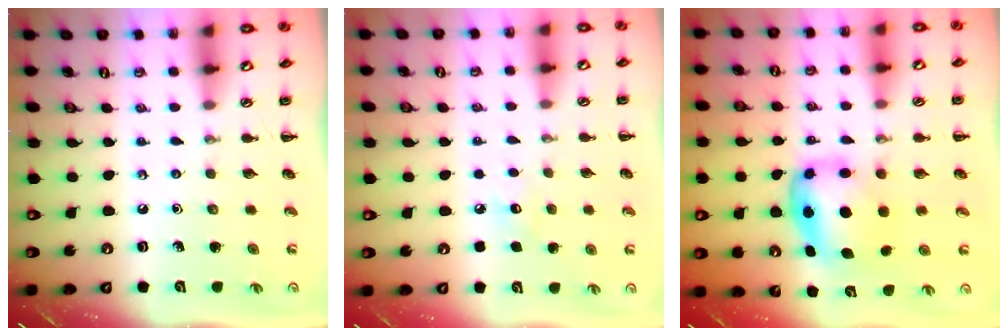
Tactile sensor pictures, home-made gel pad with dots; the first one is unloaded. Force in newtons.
{"total": 4.4, "press": 4.2, "slide": 1.1}
{"total": 6.2, "press": 6.0, "slide": 1.4}